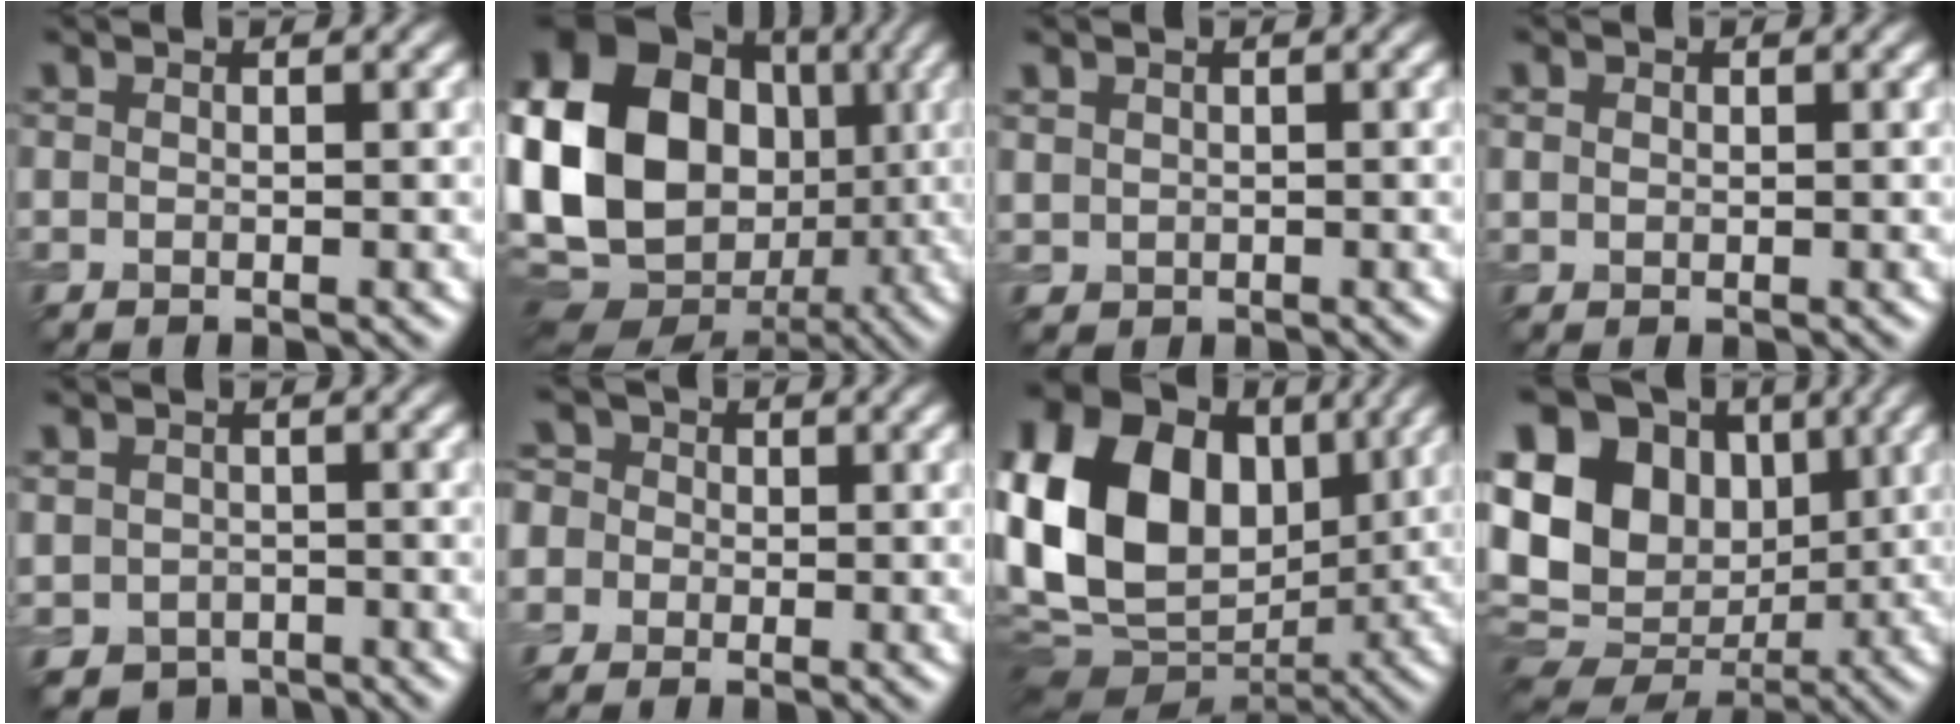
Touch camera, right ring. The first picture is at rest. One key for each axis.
{"total": 22.5, "fx": 0.3, "fy": 18.5, "fz": 12.7, "tx": -0.277, "ty": -0.009, "tz": -0.033}
{"total": 1.2, "fx": 0.3, "fy": 1.1, "fz": 0.2, "tx": -0.005, "ty": -0.004, "tz": 0.008}
{"total": 0.8, "fx": 0.2, "fy": 0.7, "fz": 0.3, "tx": -0.004, "ty": -0.001, "tz": 0.004}
{"total": 3.0, "fx": -1.3, "fy": 2.6, "fz": 0.8, "tx": -0.021, "ty": -0.011, "tz": -0.026}
{"total": 6.6, "fx": 0.5, "fy": 6.1, "fz": 2.6, "tx": -0.052, "ty": 0.037, "tz": -0.034}
{"total": 17.2, "fx": 2.0, "fy": 12.7, "fz": 11.5, "tx": -0.231, "ty": 0.018, "tz": 0.030}
{"total": 16.9, "fx": 2.2, "fy": 13.5, "fz": 9.9, "tx": -0.206, "ty": 0.015, "tz": 0.042}